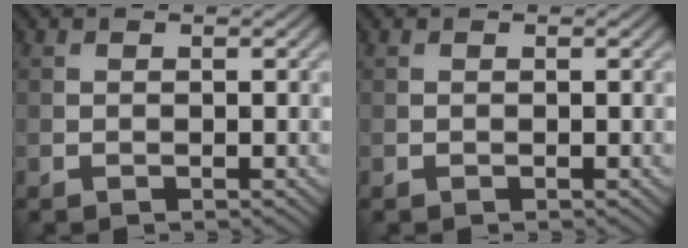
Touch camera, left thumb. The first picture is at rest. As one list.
[{"total": 0.0}]